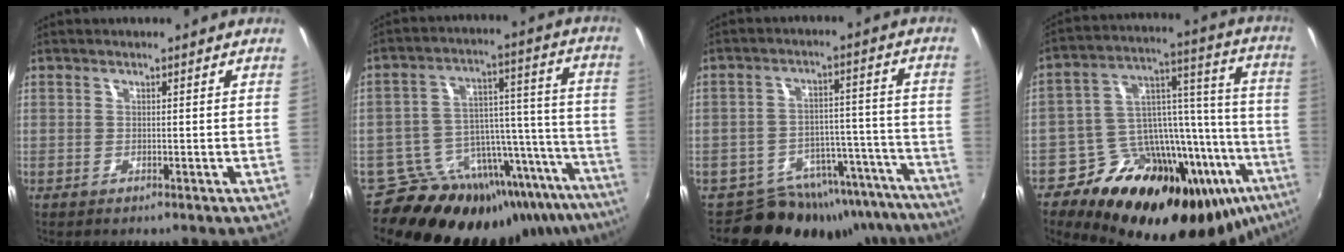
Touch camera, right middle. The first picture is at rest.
{"total": 27.2, "force": [-20.7, 12.2, 12.8], "torque": [-0.187, 0.020, -0.274]}
{"total": 18.8, "force": [-16.2, 8.7, 3.7], "torque": [-0.061, 0.053, -0.203]}
{"total": 31.6, "force": [-19.5, 14.7, 20.0], "torque": [-0.291, 0.018, -0.281]}